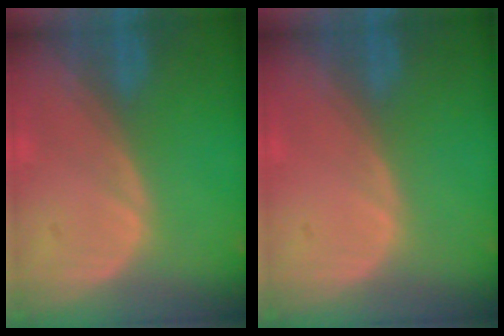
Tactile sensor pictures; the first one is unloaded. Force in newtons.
{"total": 0.0}